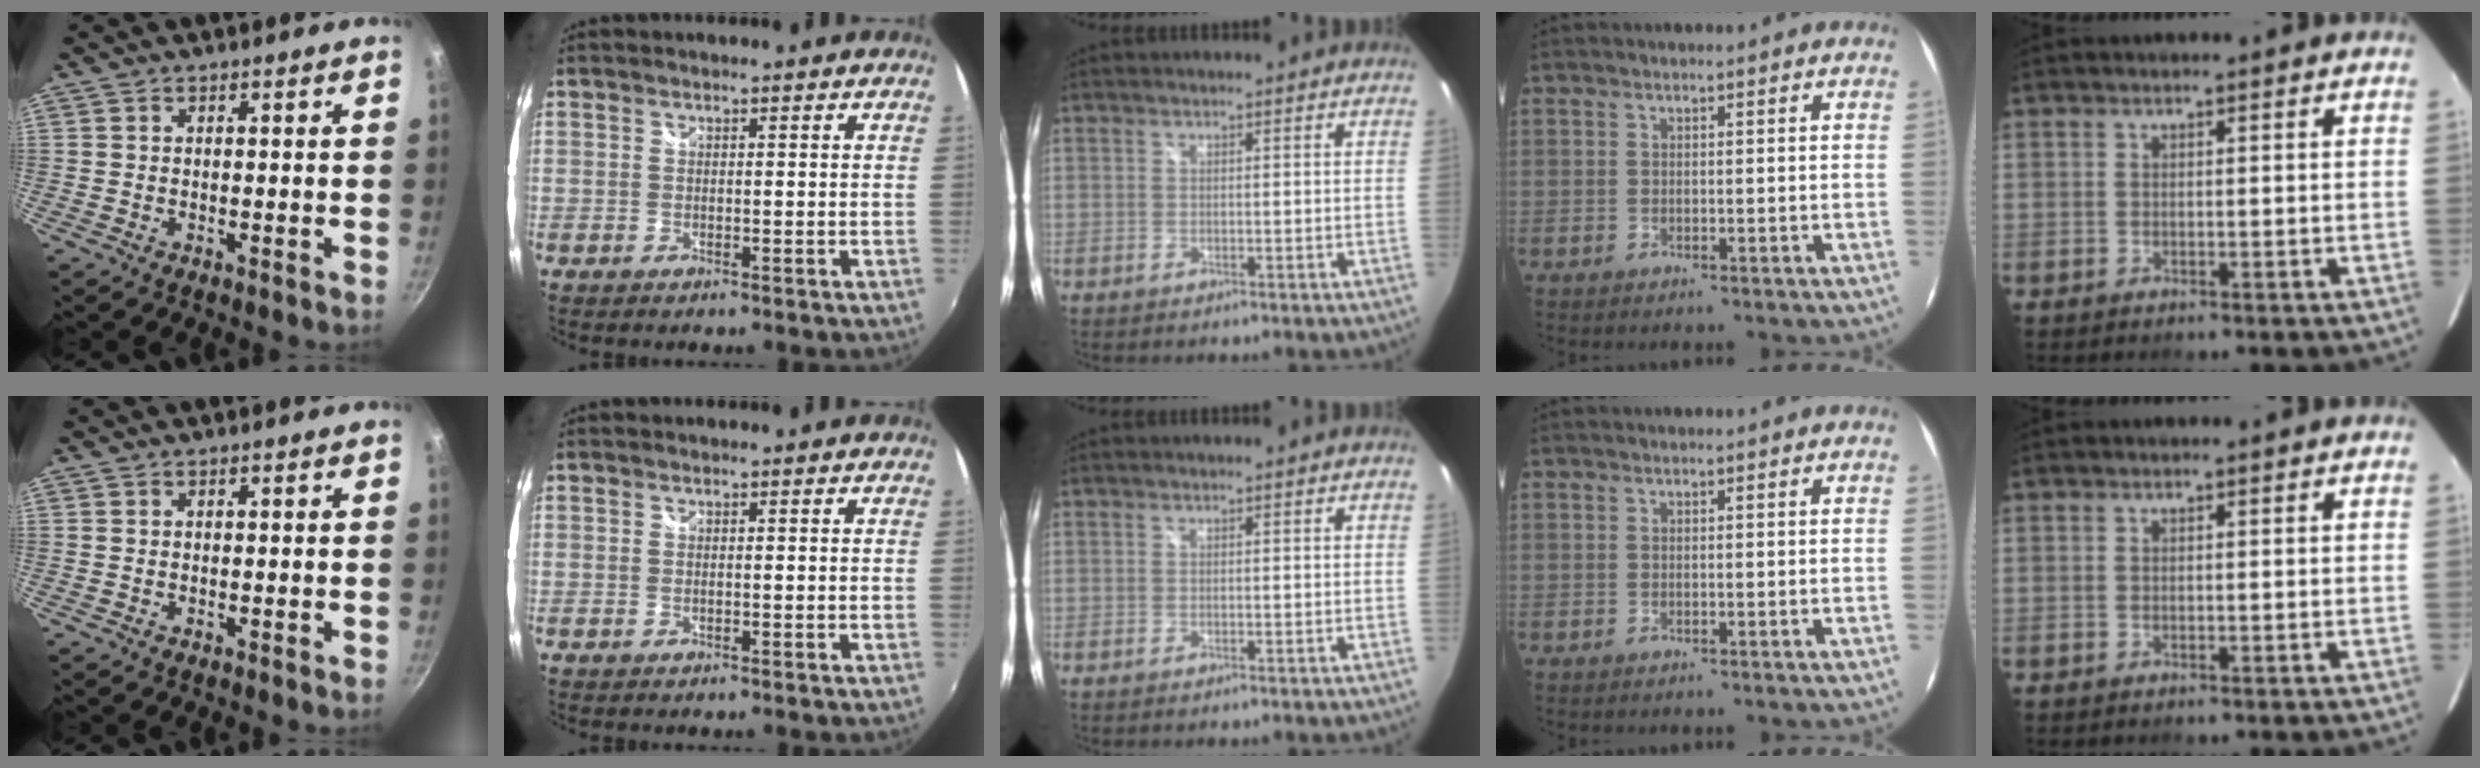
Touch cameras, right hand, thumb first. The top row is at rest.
{}